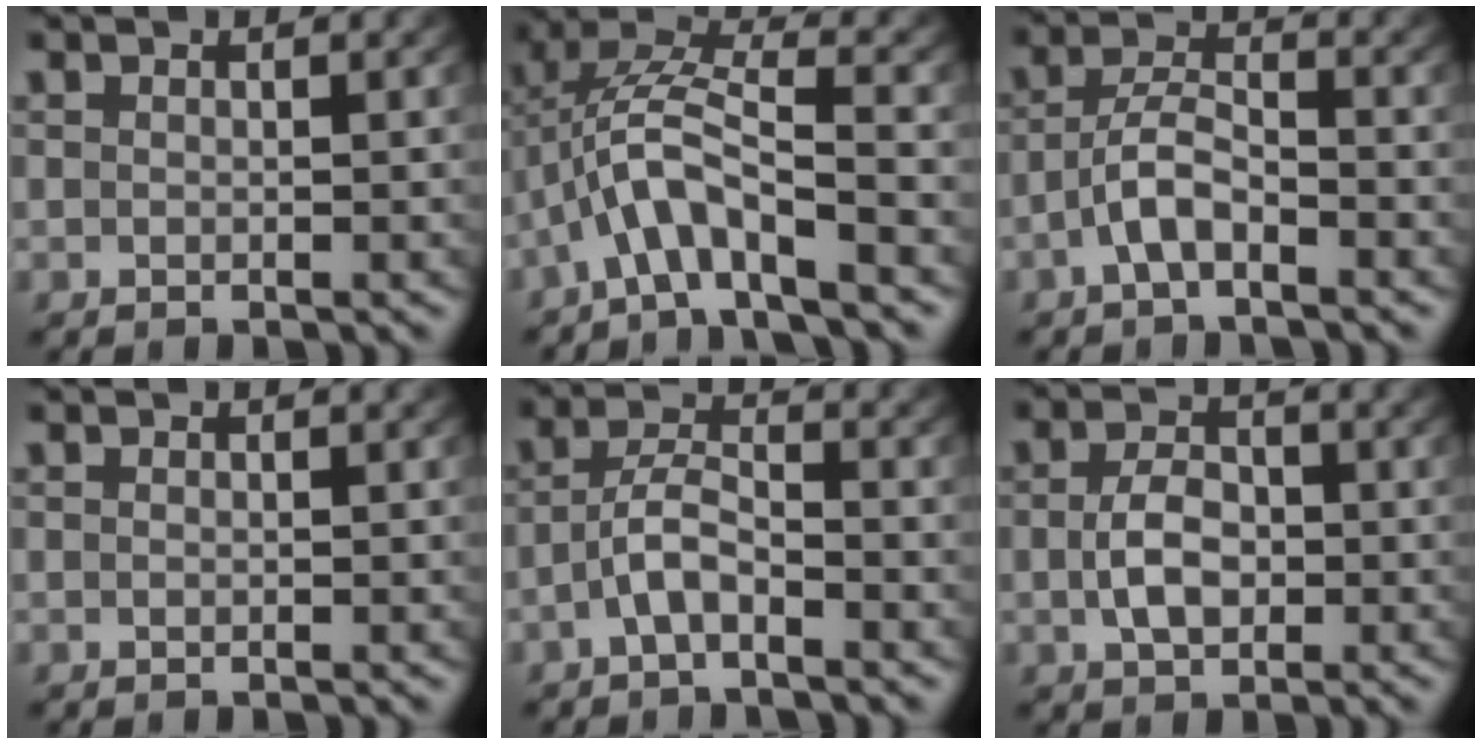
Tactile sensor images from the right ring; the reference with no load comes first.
{"total": 5.9, "force": [0.0, 3.3, 4.8], "torque": [-0.115, -0.014, 0.000]}
{"total": 3.4, "force": [-2.0, 1.5, 2.3], "torque": [-0.043, -0.005, -0.037]}
{"total": 0.0}
{"total": 3.1, "force": [-2.0, 1.3, 2.1], "torque": [-0.038, -0.004, -0.036]}
{"total": 3.5, "force": [-0.7, 2.1, 2.7], "torque": [-0.049, -0.008, -0.004]}